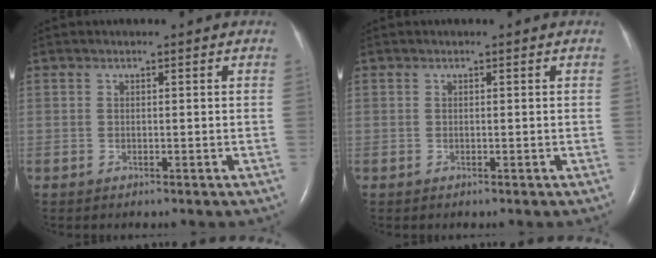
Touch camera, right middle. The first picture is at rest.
{"total": 0.0}